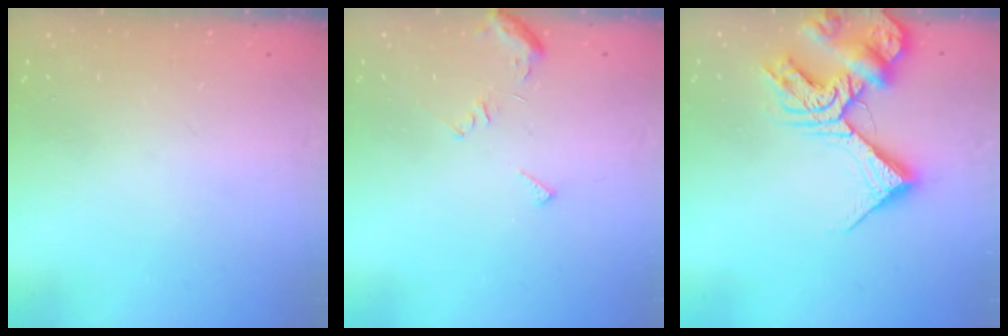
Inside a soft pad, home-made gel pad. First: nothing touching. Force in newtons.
{"total": 5.8, "press": 5.8, "slide": 0.5}
{"total": 13.8, "press": 13.7, "slide": 1.8}